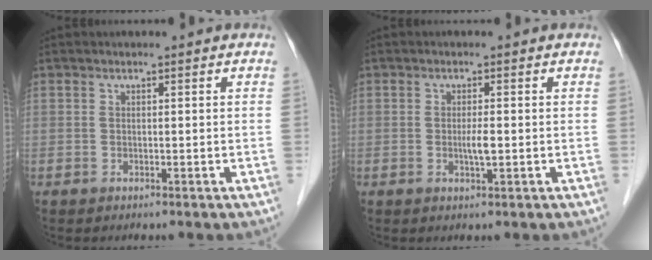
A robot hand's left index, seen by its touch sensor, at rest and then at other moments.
{"total": 2.0, "force": [-0.3, 0.2, 2.0], "torque": [-0.040, -0.002, -0.004]}